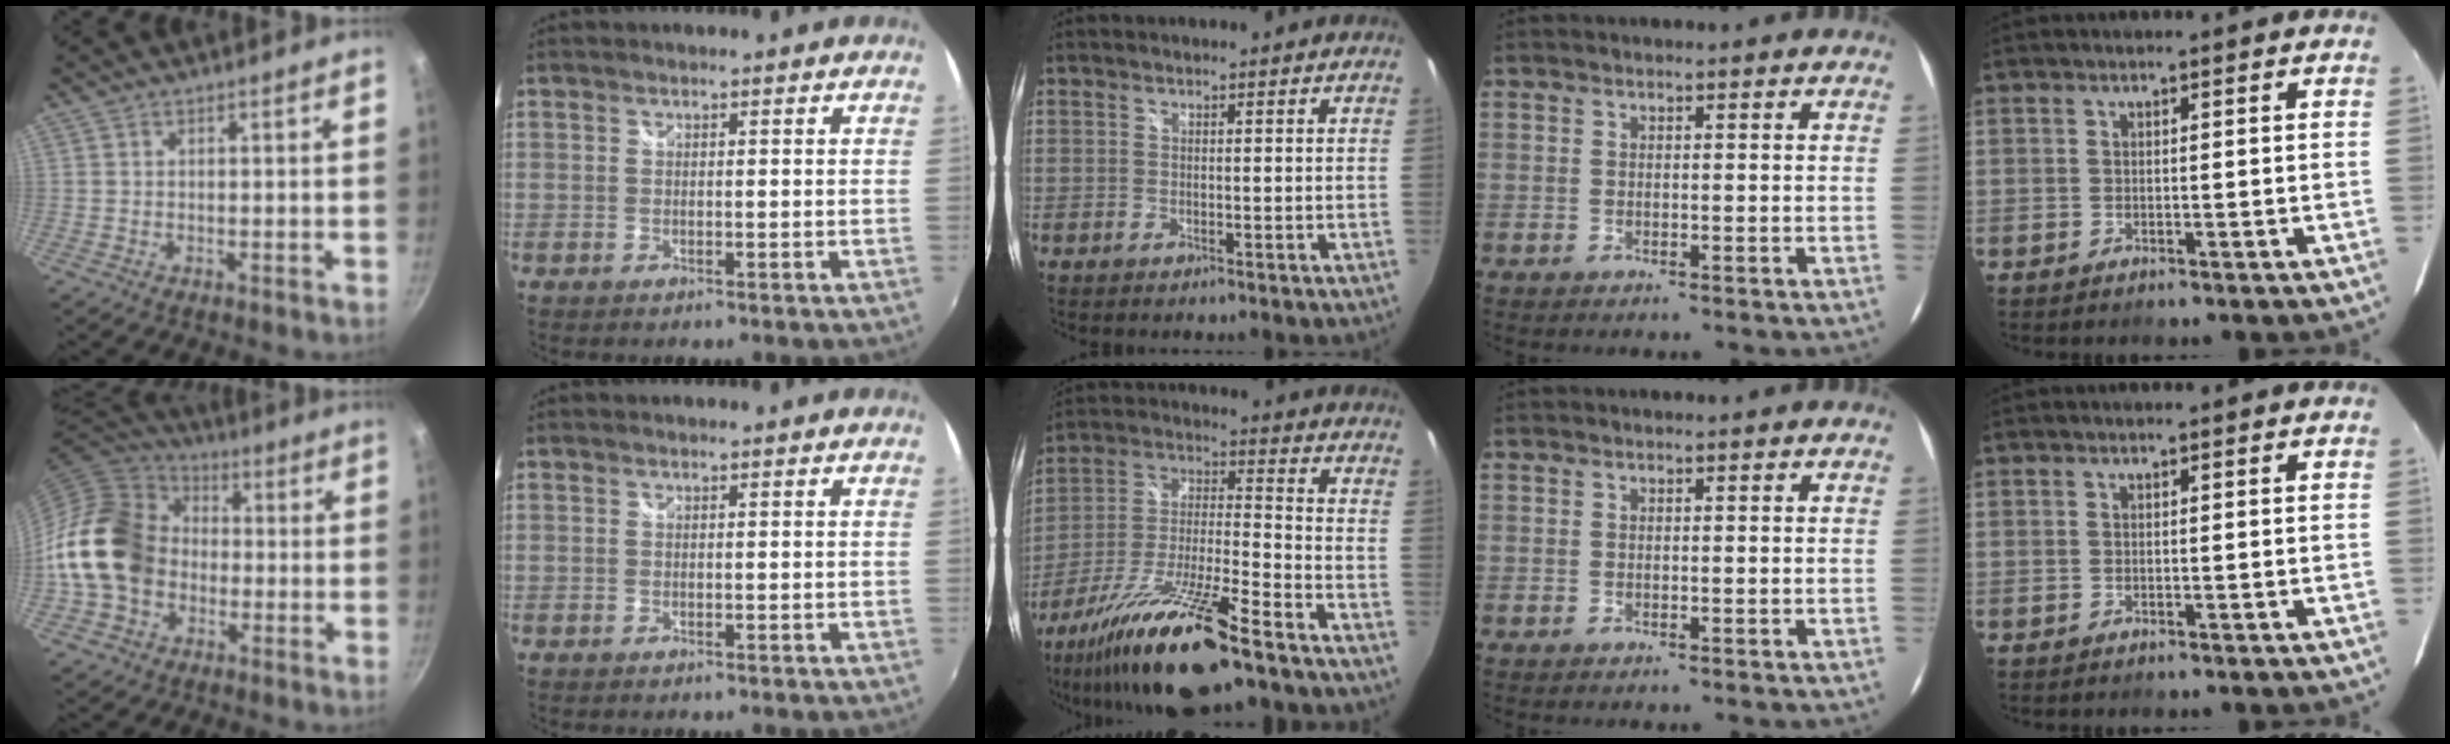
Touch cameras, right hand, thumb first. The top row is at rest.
{"thumb": {"total": 17.7, "force": [-2.1, 14.1, 10.4], "torque": [-0.172, 0.045, -0.051]}, "middle": {"total": 20.0, "force": [-14.1, 2.6, 13.9], "torque": [-0.262, -0.029, -0.250]}}